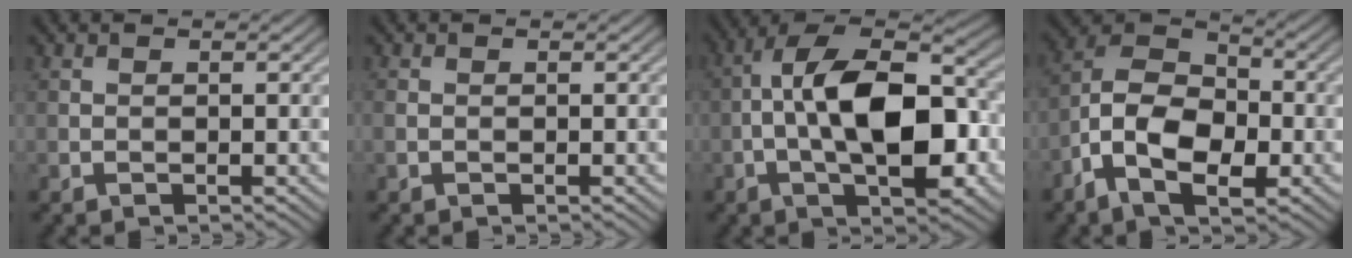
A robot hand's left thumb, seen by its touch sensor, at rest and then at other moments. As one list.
[{"total": 0.0}, {"total": 14.8, "force": [-2.1, 6.8, 13.0], "torque": [-0.204, 0.016, -0.041]}, {"total": 11.4, "force": [-4.6, 6.4, 8.2], "torque": [-0.173, -0.004, -0.101]}]